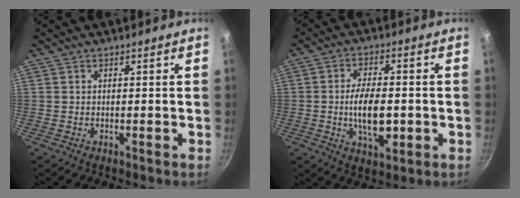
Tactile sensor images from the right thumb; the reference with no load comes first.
{"total": 10.2, "force": [-1.5, 5.0, 8.8], "torque": [-0.139, 0.007, -0.024]}